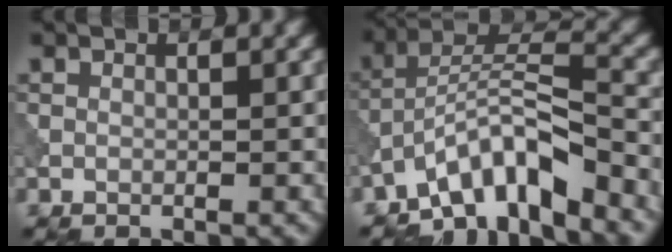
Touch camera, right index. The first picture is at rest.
{"total": 7.6, "force": [-5.6, 1.8, 4.8], "torque": [-0.073, 0.013, -0.107]}